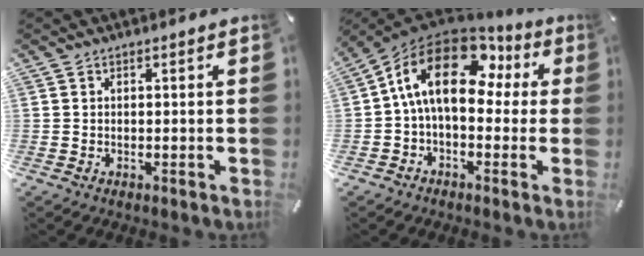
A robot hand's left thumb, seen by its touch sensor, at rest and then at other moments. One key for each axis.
{"total": 17.6, "fx": 4.2, "fy": 10.3, "fz": 13.7, "tx": -0.260, "ty": -0.004, "tz": 0.069}